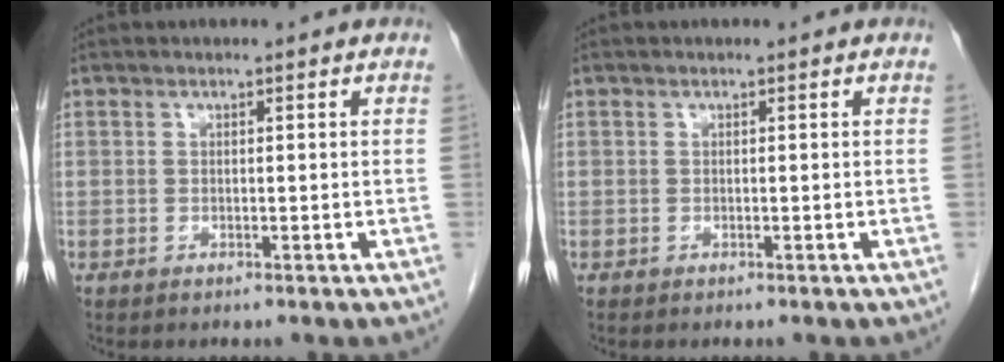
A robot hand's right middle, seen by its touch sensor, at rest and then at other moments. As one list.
[{"total": 0.0}]